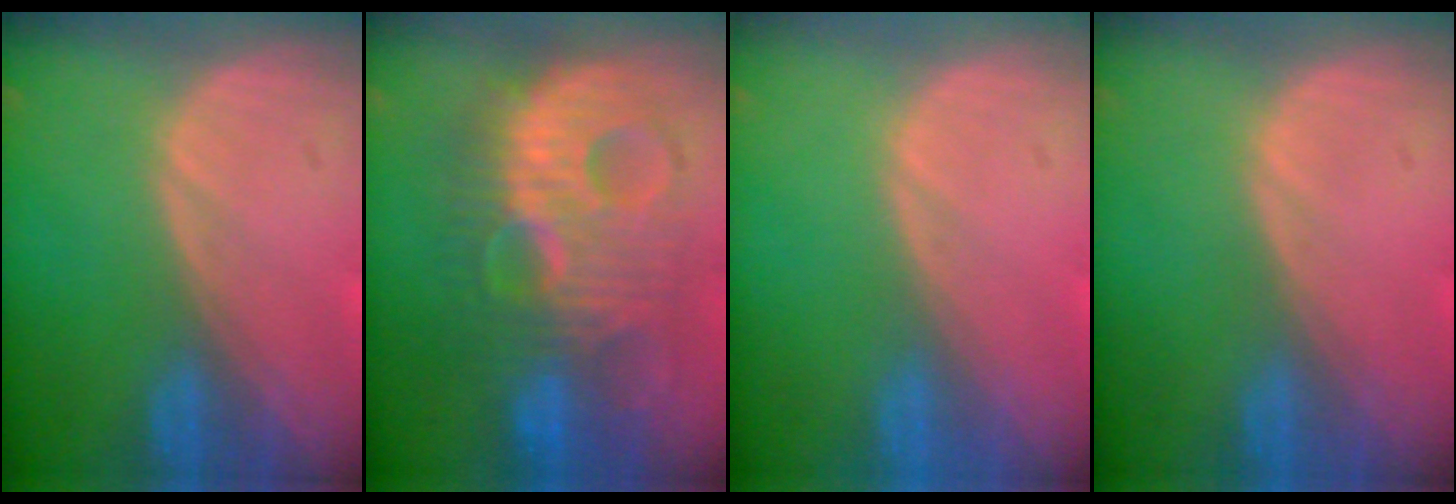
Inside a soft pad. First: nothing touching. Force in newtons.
{"total": 11.9, "press": 11.9, "slide": 0.7}
{"total": 0.0}
{"total": 0.0}